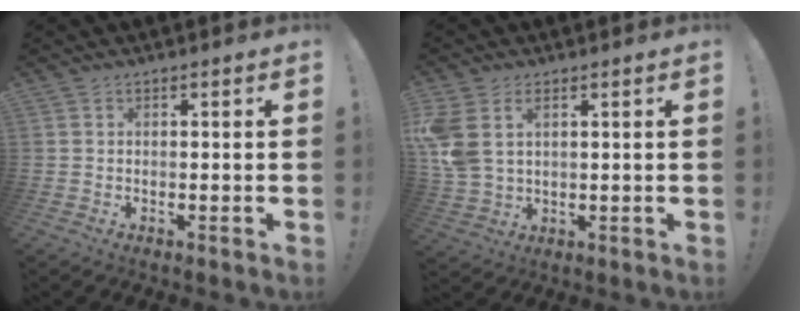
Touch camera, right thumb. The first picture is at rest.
{"total": 7.6, "force": [3.4, 4.8, 4.7], "torque": [-0.102, -0.013, 0.065]}